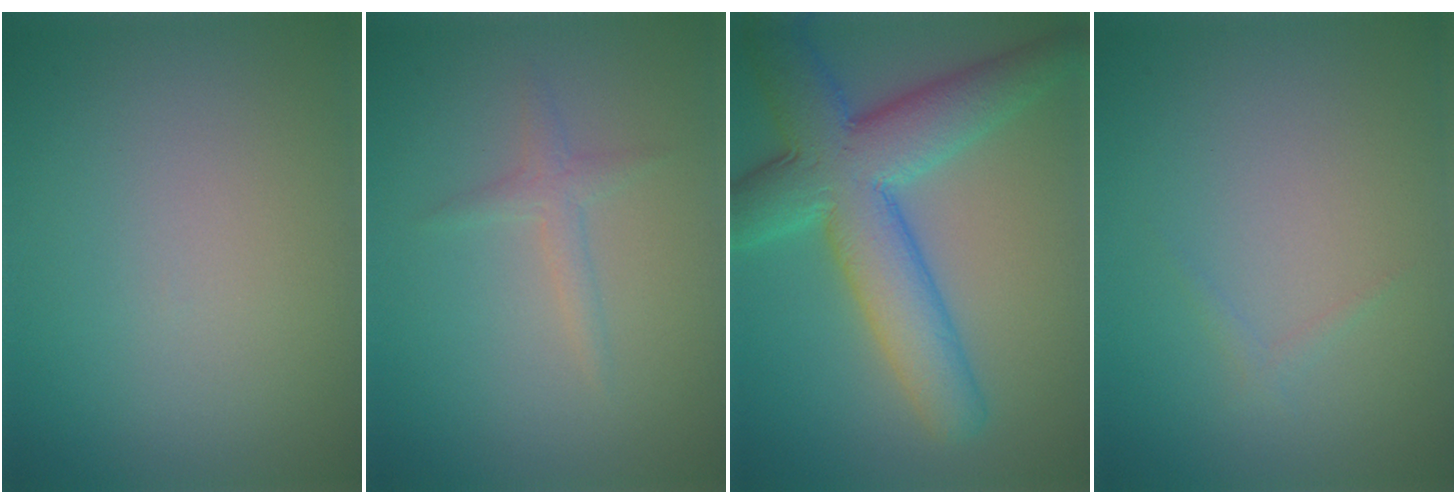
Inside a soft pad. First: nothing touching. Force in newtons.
{"total": 1.5, "press": 1.5, "slide": 0.0}
{"total": 9.1, "press": 9.1, "slide": 0.3}
{"total": 0.6, "press": 0.6, "slide": 0.0}